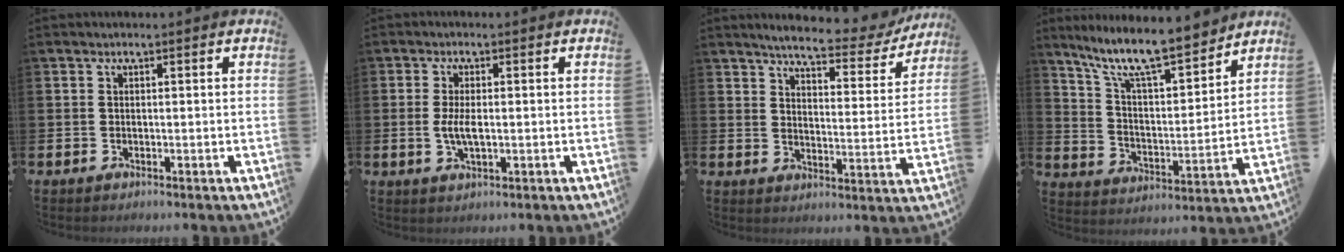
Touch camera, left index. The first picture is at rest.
{"total": 3.5, "force": [0.0, 1.4, 3.2], "torque": [-0.064, 0.000, -0.005]}
{"total": 5.4, "force": [4.9, 0.9, 2.1], "torque": [-0.047, -0.037, 0.074]}
{"total": 10.9, "force": [9.6, 1.7, 4.9], "torque": [-0.117, -0.067, 0.164]}